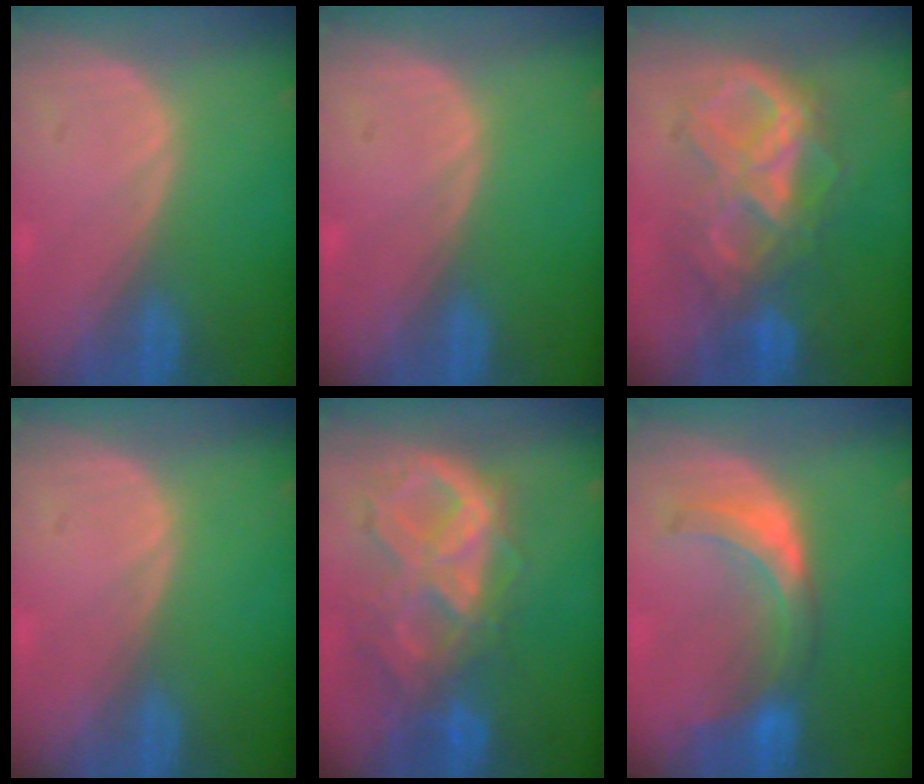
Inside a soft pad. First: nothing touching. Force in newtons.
{"total": 0.0}
{"total": 9.3, "press": 9.2, "slide": 0.9}
{"total": 0.0}
{"total": 10.5, "press": 8.8, "slide": 5.8}
{"total": 6.6, "press": 6.6, "slide": 0.6}